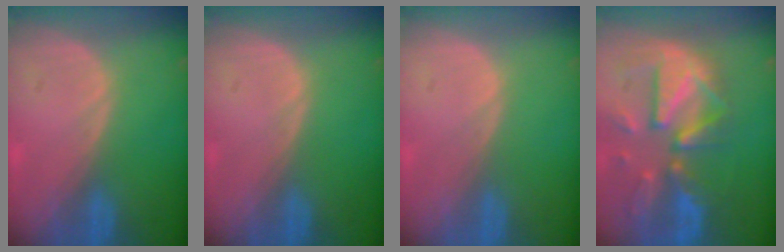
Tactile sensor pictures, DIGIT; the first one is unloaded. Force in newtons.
{"total": 0.0}
{"total": 0.0}
{"total": 12.1, "press": 10.4, "slide": 6.1}